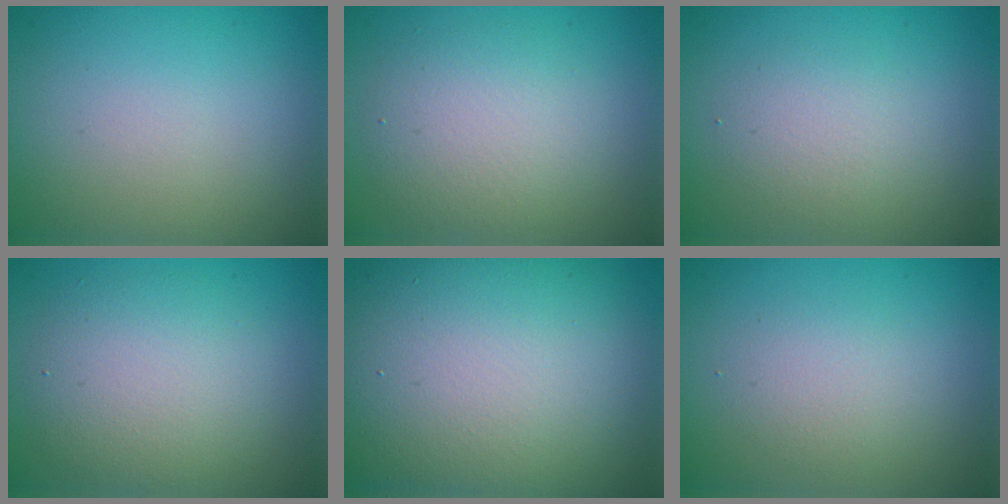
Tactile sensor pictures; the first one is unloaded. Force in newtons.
{"total": 4.3, "press": 4.3, "slide": 0.1}
{"total": 2.2, "press": 2.2, "slide": 0.1}
{"total": 4.4, "press": 4.4, "slide": 0.3}
{"total": 15.0, "press": 15.0, "slide": 0.4}
{"total": 1.9, "press": 1.9, "slide": 0.1}